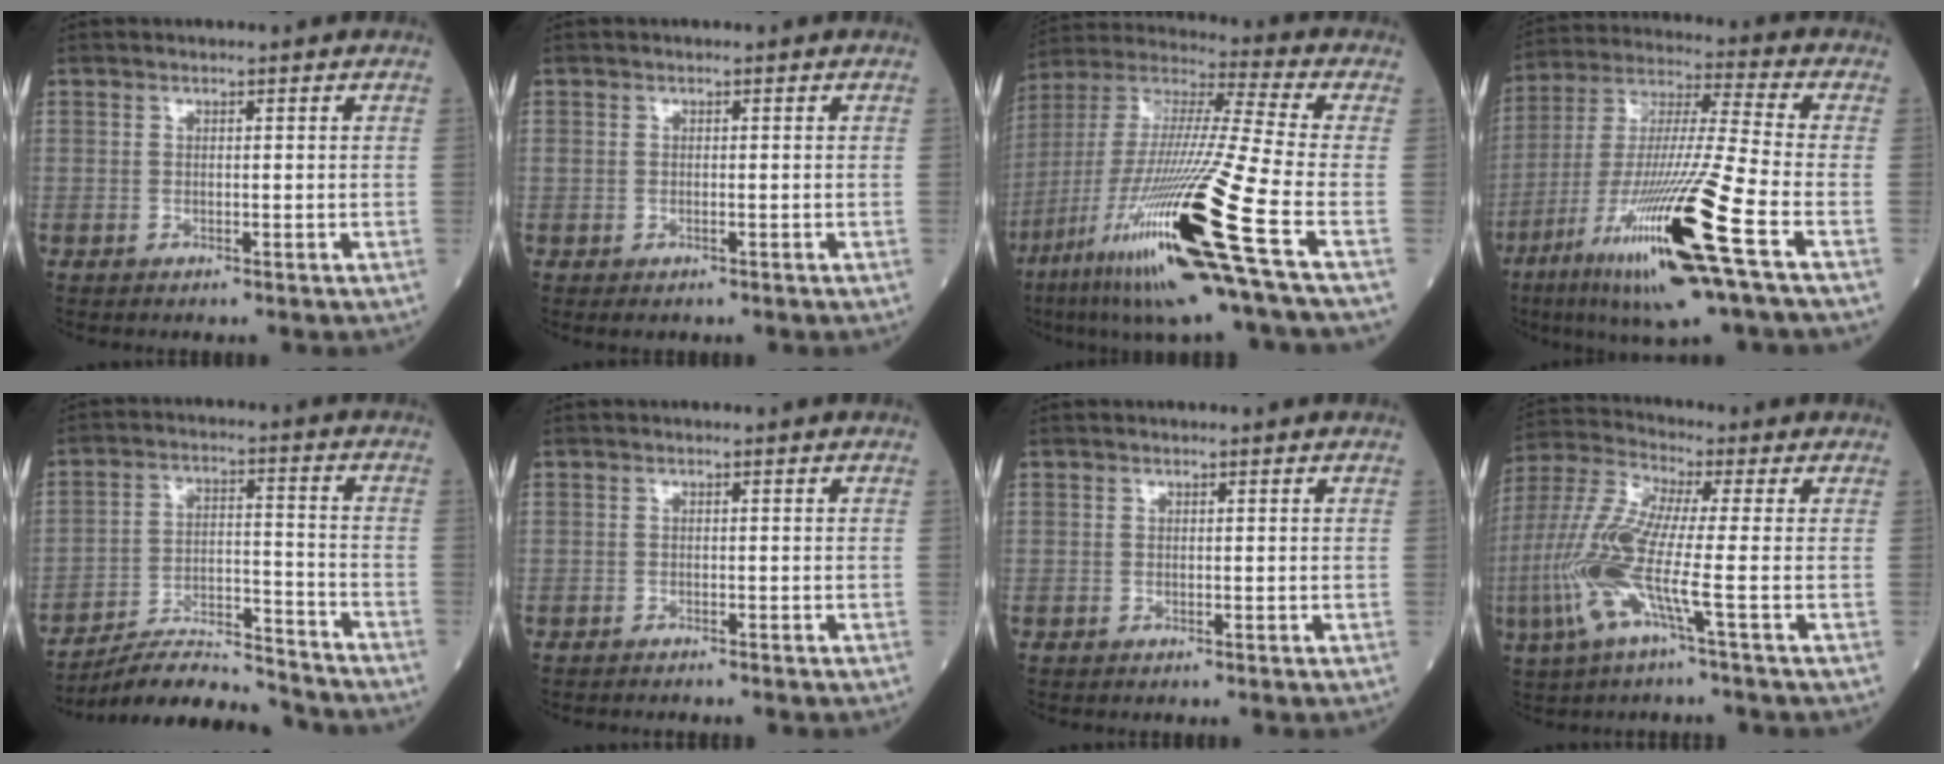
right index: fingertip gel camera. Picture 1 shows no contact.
{"total": 1.0, "force": [-0.4, 0.6, 0.8], "torque": [-0.019, -0.002, -0.001]}
{"total": 28.1, "force": [-11.3, 0.3, 25.8], "torque": [-0.497, -0.062, -0.212]}
{"total": 21.1, "force": [-9.3, -0.2, 18.9], "torque": [-0.376, -0.043, -0.177]}
{"total": 13.5, "force": [-13.1, 0.8, 3.2], "torque": [-0.051, 0.017, -0.216]}
{"total": 1.7, "force": [-1.6, 0.1, 0.5], "torque": [-0.008, -0.002, -0.021]}
{"total": 0.0}
{"total": 11.5, "force": [-3.2, 0.3, 11.0], "torque": [-0.255, -0.001, -0.078]}